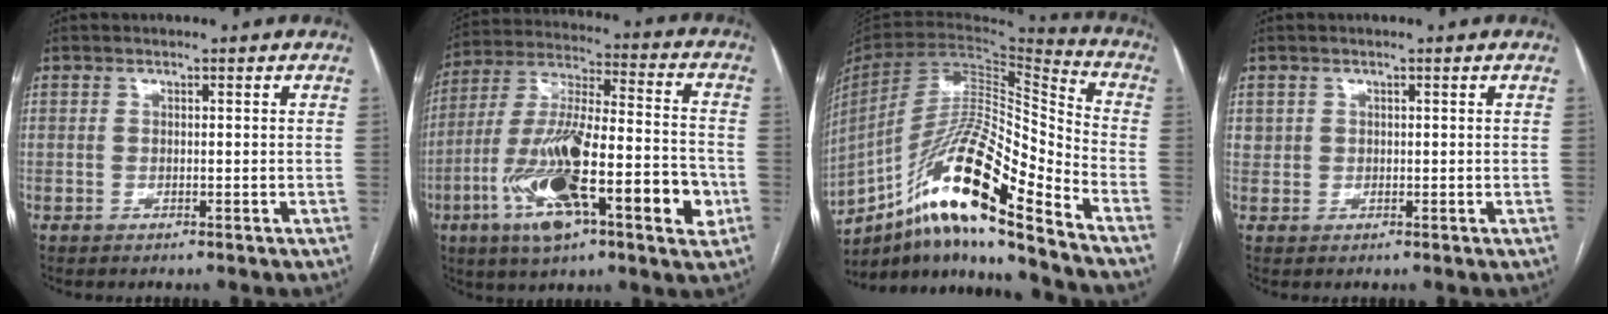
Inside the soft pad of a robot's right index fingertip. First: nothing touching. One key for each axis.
{"total": 22.4, "fx": -7.6, "fy": 4.9, "fz": 20.5, "tx": -0.360, "ty": 0.001, "tz": -0.121}
{"total": 20.7, "fx": -13.8, "fy": 1.2, "fz": 15.5, "tx": -0.303, "ty": -0.002, "tz": -0.252}
{"total": 1.3, "fx": 0.5, "fy": 1.2, "fz": 0.1, "tx": 0.011, "ty": 0.005, "tz": 0.006}